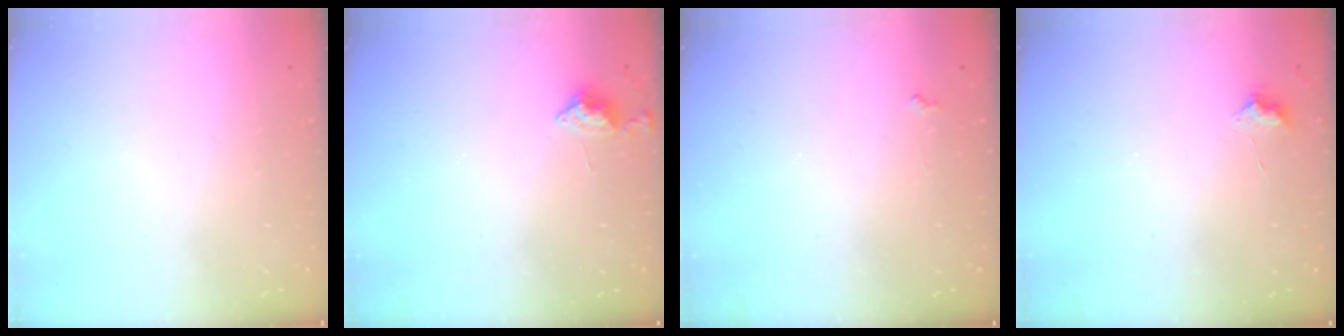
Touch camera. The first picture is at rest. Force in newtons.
{"total": 6.8, "press": 6.8, "slide": 0.8}
{"total": 2.7, "press": 2.6, "slide": 0.4}
{"total": 4.4, "press": 4.4, "slide": 0.7}